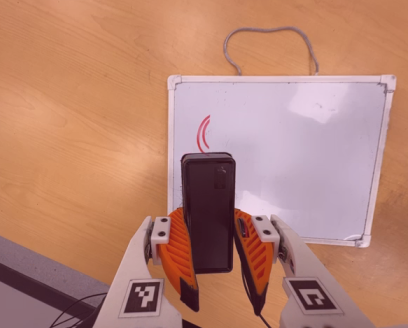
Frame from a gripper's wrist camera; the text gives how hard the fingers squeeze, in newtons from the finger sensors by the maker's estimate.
{"total": 9.0, "left": 7.8, "right": 10.1}